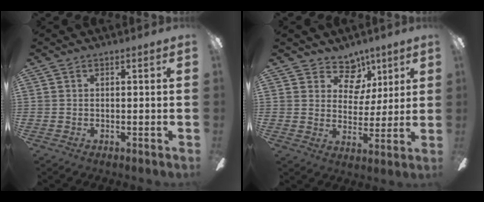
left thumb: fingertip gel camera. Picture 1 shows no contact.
{"total": 10.3, "force": [5.7, 7.4, 4.3], "torque": [-0.054, -0.028, 0.105]}